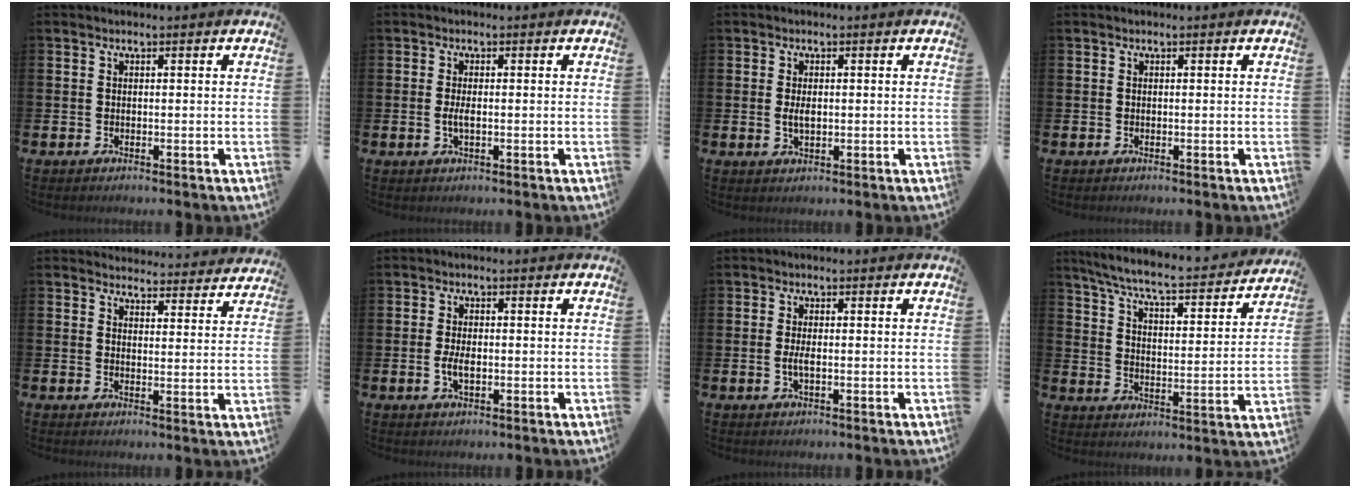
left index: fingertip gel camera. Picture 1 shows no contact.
{"total": 1.7, "force": [-0.2, 0.6, 1.5], "torque": [-0.023, -0.001, -0.006]}
{"total": 2.0, "force": [0.1, 1.0, 1.7], "torque": [-0.021, 0.000, -0.002]}
{"total": 0.0}
{"total": 4.0, "force": [3.9, 0.7, -0.1], "torque": [-0.001, -0.030, 0.069]}
{"total": 2.7, "force": [-0.4, 1.3, 2.3], "torque": [-0.046, -0.003, -0.011]}
{"total": 1.7, "force": [-0.2, 0.5, 1.6], "torque": [-0.023, -0.003, -0.006]}
{"total": 6.7, "force": [6.0, 0.5, 2.9], "torque": [-0.086, -0.045, 0.098]}